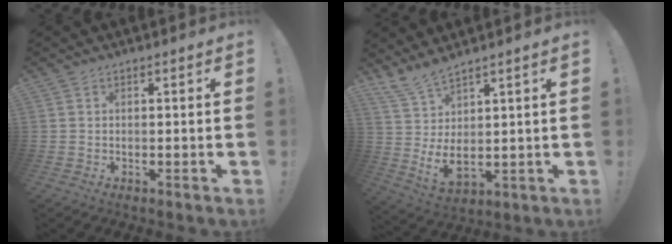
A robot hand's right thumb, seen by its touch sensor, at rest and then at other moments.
{"total": 8.7, "force": [4.3, 2.7, 7.0], "torque": [-0.137, -0.041, 0.087]}